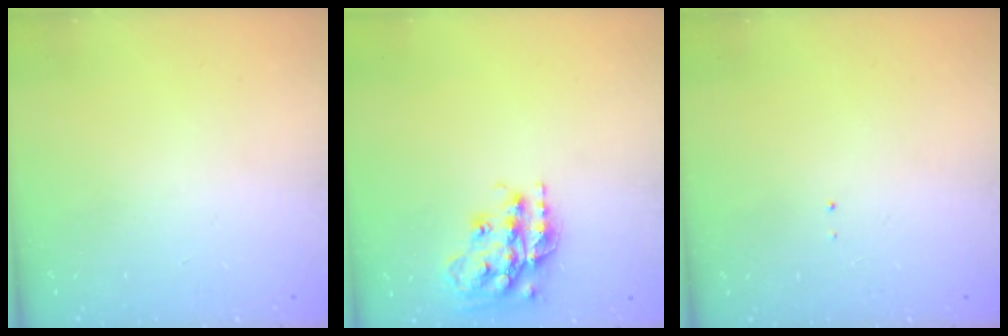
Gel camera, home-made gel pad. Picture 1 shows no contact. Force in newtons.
{"total": 17.6, "press": 17.5, "slide": 1.3}
{"total": 0.7, "press": 0.7, "slide": 0.1}